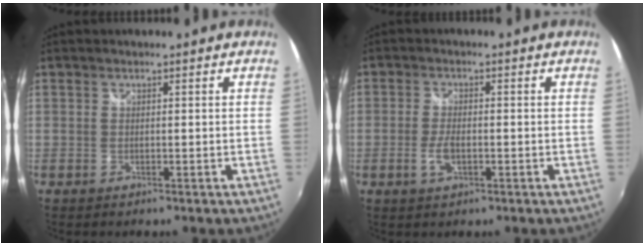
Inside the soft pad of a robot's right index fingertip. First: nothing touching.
{"total": 3.6, "force": [-1.2, 1.6, 3.0], "torque": [-0.066, -0.005, -0.023]}